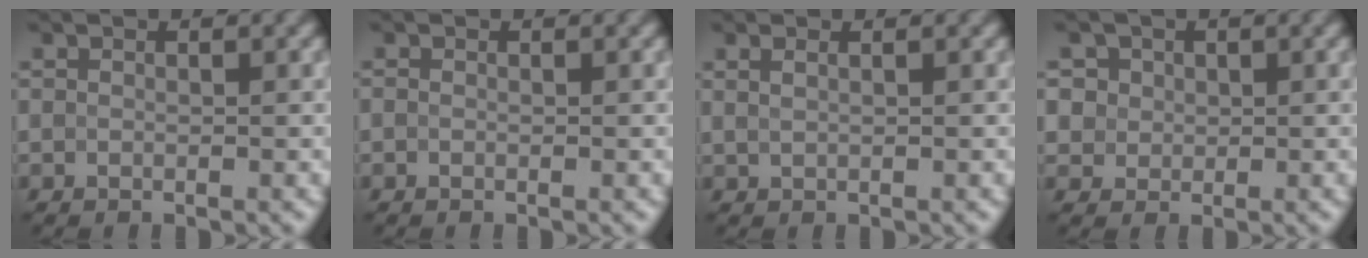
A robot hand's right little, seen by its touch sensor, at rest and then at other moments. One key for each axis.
{"total": 0.0}
{"total": 1.4, "fx": 0.9, "fy": 0.6, "fz": 0.8, "tx": -0.012, "ty": -0.001, "tz": 0.013}
{"total": 4.2, "fx": 2.1, "fy": 3.4, "fz": 1.3, "tx": -0.028, "ty": 0.010, "tz": 0.037}